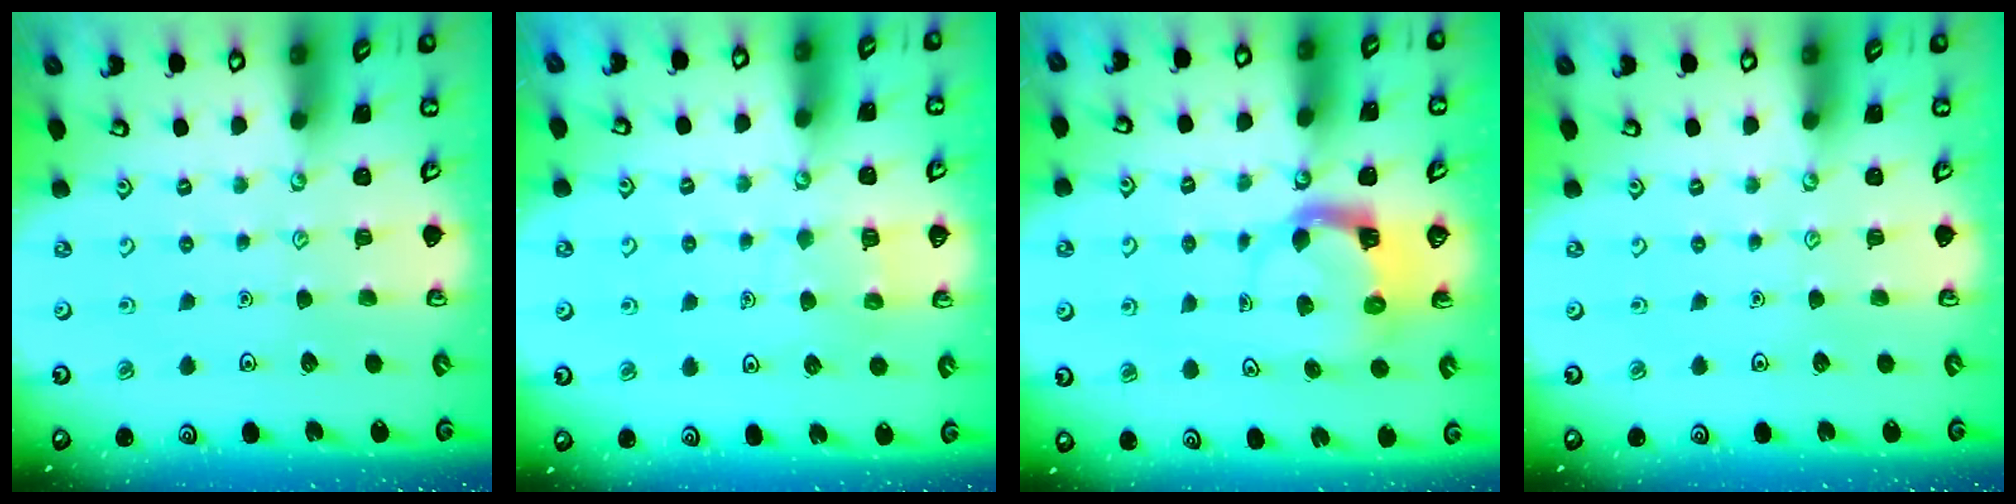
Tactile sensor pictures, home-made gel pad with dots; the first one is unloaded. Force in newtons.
{"total": 5.6, "press": 5.6, "slide": 0.3}
{"total": 3.8, "press": 3.7, "slide": 0.6}
{"total": 0.0}